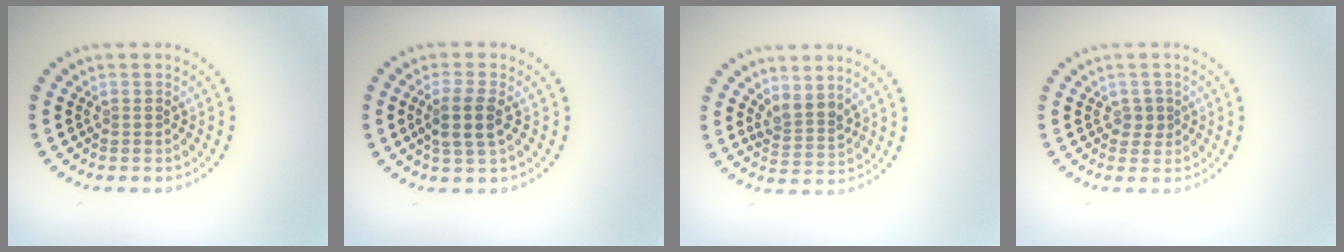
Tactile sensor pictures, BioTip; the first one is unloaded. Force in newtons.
{"total": 2.8, "press": 2.5, "slide": 1.2}
{"total": 2.2, "press": 1.9, "slide": 1.2}
{"total": 1.2, "press": 1.0, "slide": 0.6}